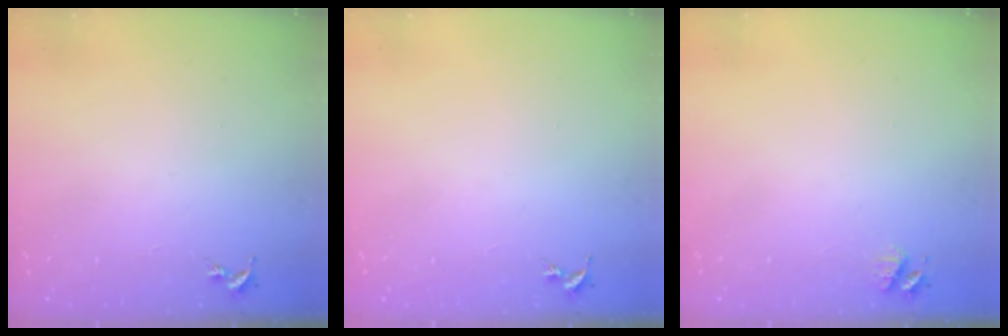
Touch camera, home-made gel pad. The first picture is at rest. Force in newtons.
{"total": 0.0}
{"total": 4.7, "press": 4.7, "slide": 0.7}